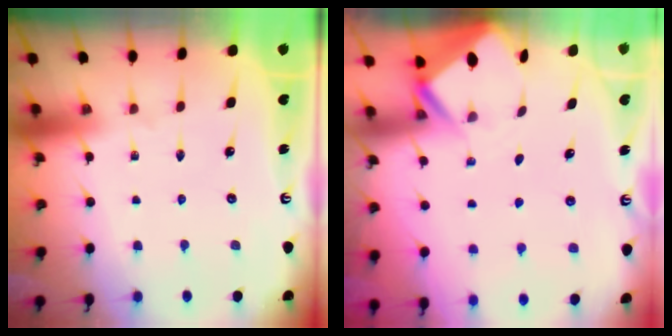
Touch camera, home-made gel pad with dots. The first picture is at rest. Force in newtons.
{"total": 2.4, "press": 2.4, "slide": 0.1}